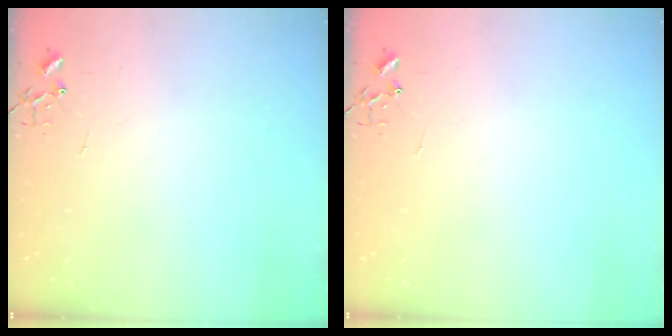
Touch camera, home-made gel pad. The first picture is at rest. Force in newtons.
{"total": 0.0}